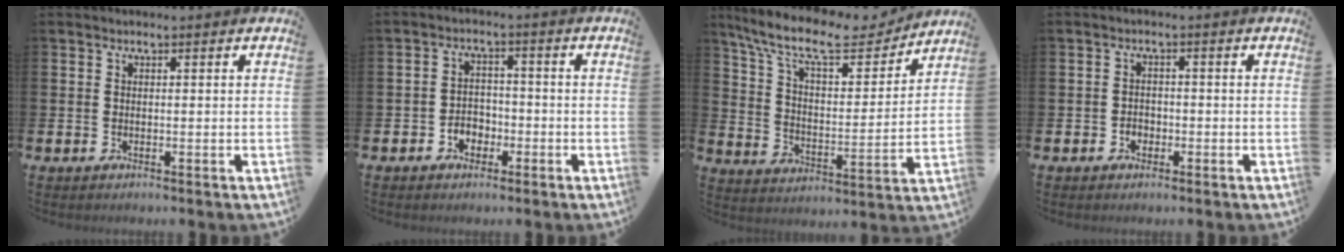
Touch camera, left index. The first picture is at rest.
{"total": 3.0, "force": [-1.8, 2.2, 0.8], "torque": [-0.019, 0.008, -0.041]}
{"total": 12.1, "force": [10.5, 3.2, 5.2], "torque": [-0.131, -0.062, 0.178]}
{"total": 1.7, "force": [-0.7, 1.4, 0.5], "torque": [-0.011, 0.003, -0.017]}